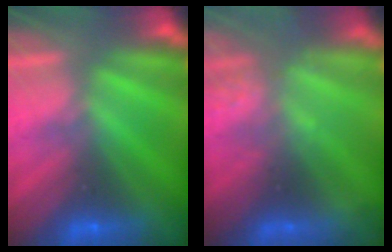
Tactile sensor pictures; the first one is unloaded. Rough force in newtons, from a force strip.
{"total": 2.3}